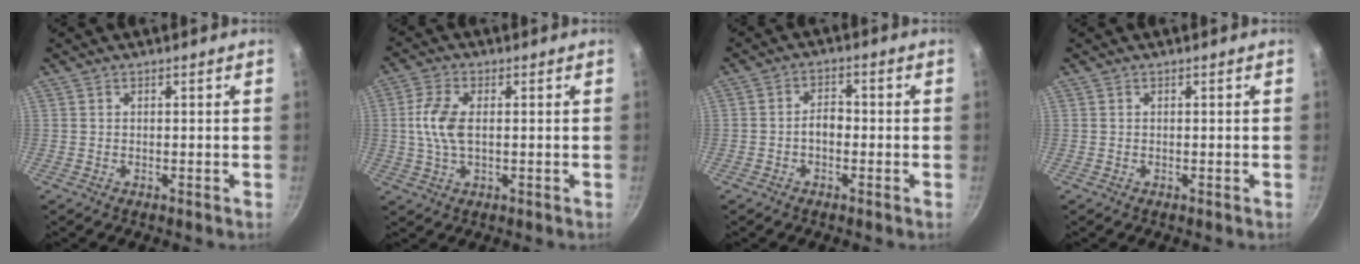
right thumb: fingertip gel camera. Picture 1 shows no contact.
{"total": 7.1, "force": [0.5, 3.7, 6.1], "torque": [-0.130, 0.007, 0.007]}
{"total": 3.4, "force": [-1.0, 2.3, 2.4], "torque": [-0.024, 0.019, -0.021]}
{"total": 0.0}